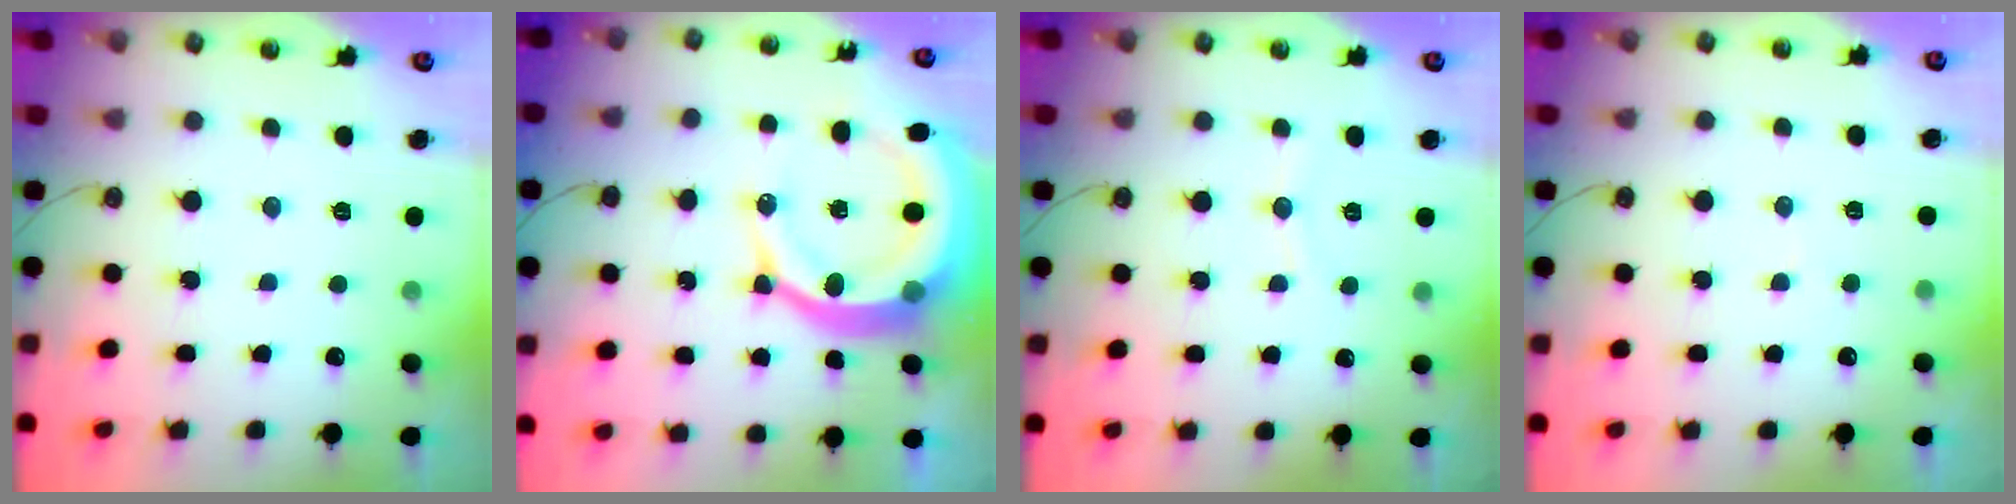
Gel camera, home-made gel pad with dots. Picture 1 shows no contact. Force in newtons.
{"total": 19.8, "press": 19.6, "slide": 2.3}
{"total": 5.5, "press": 5.4, "slide": 0.5}
{"total": 4.5, "press": 4.5, "slide": 0.4}